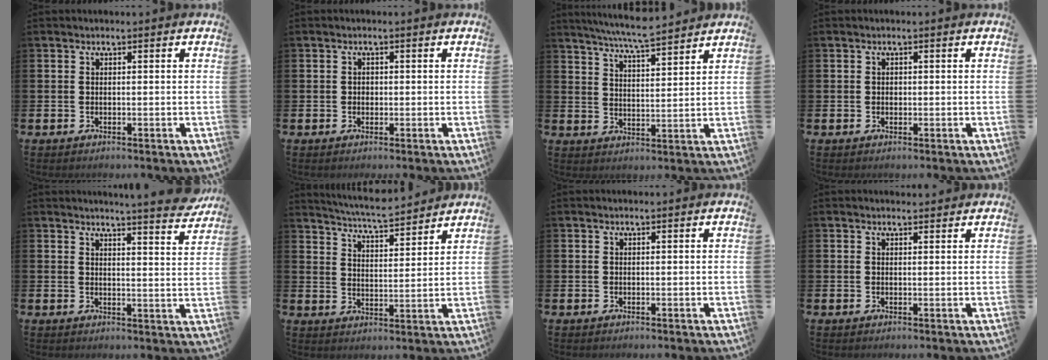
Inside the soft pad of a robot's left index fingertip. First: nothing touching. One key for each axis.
{"total": 0.8, "fx": 0.0, "fy": 0.8, "fz": 0.3, "tx": 0.004, "ty": 0.004, "tz": -0.004}
{"total": 6.7, "fx": 6.4, "fy": -0.1, "fz": 1.8, "tx": -0.047, "ty": -0.037, "tz": 0.113}
{"total": 0.6, "fx": 0.0, "fy": 0.5, "fz": 0.2, "tx": -0.002, "ty": 0.005, "tz": -0.001}
{"total": 5.3, "fx": 5.1, "fy": -0.8, "fz": 1.3, "tx": -0.016, "ty": -0.036, "tz": 0.085}
{"total": 6.1, "fx": 6.0, "fy": 0.3, "fz": 1.1, "tx": -0.035, "ty": -0.038, "tz": 0.104}
{"total": 0.0}
{"total": 1.1, "fx": 1.1, "fy": 0.2, "fz": 0.2, "tx": 0.007, "ty": -0.001, "tz": 0.017}